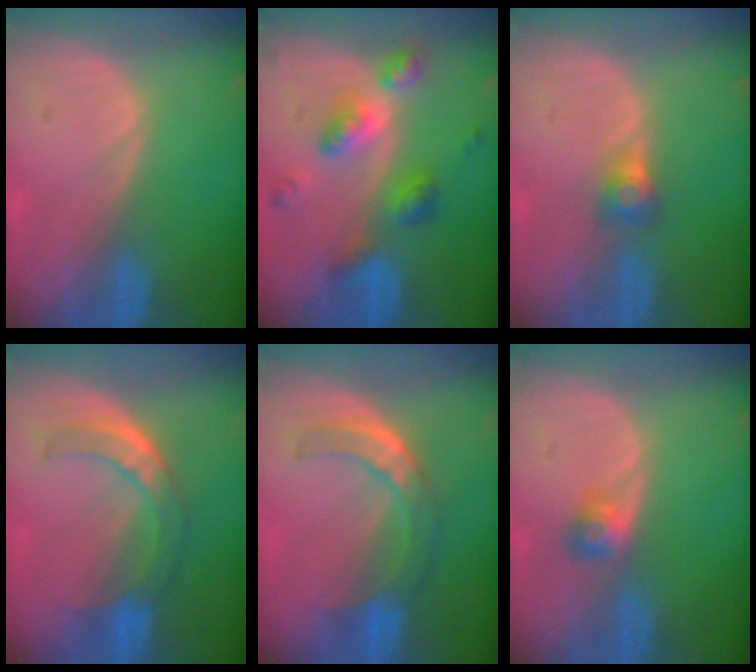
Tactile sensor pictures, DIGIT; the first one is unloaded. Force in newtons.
{"total": 7.2, "press": 7.2, "slide": 0.6}
{"total": 2.7, "press": 2.5, "slide": 1.0}
{"total": 7.7, "press": 6.6, "slide": 4.0}
{"total": 7.7, "press": 6.6, "slide": 4.0}
{"total": 2.6, "press": 2.3, "slide": 1.1}